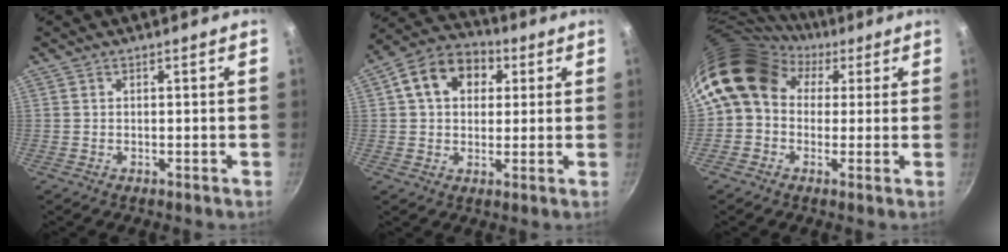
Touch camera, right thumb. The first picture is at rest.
{"total": 12.4, "force": [3.6, 9.3, 7.4], "torque": [-0.099, 0.019, 0.041]}
{"total": 14.3, "force": [3.4, 11.5, 7.7], "torque": [-0.113, 0.031, 0.038]}